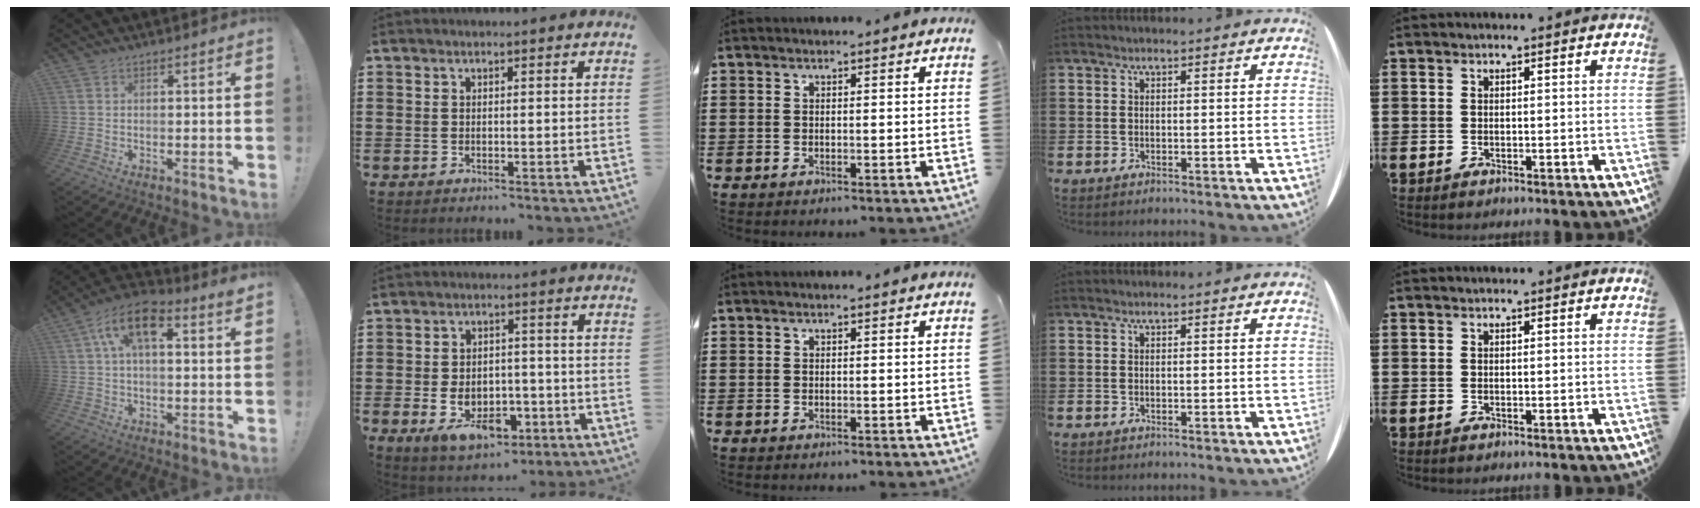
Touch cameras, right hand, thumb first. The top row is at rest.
{"thumb": {"total": 10.9, "force": [4.0, 5.2, 8.7], "torque": [-0.152, 0.006, 0.074]}, "index": {"total": 7.1, "force": [-2.7, 4.9, 4.4], "torque": [-0.073, 0.005, -0.050]}}